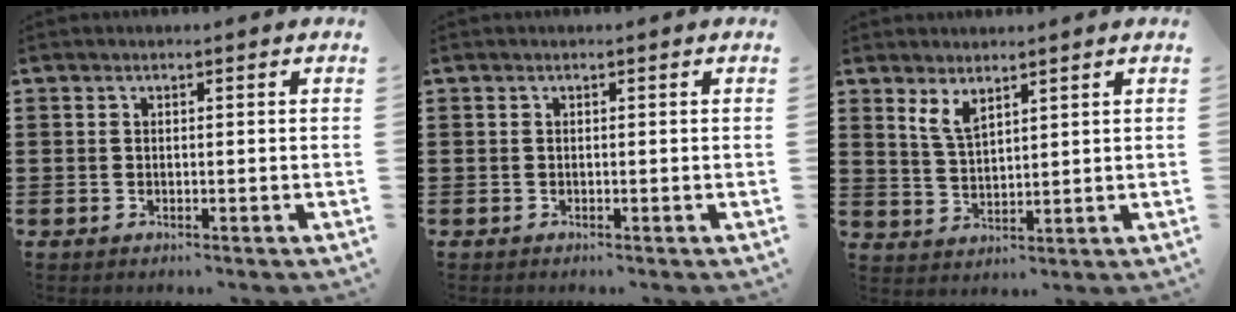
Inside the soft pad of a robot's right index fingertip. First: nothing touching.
{"total": 0.0}
{"total": 3.8, "force": [2.6, 1.3, 2.4], "torque": [-0.053, 0.002, 0.048]}